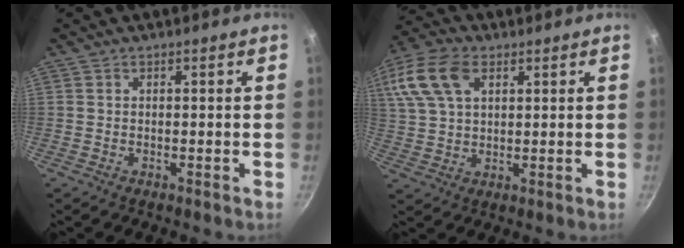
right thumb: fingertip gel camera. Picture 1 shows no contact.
{"total": 14.9, "force": [6.1, 9.2, 10.0], "torque": [-0.216, 0.016, 0.113]}